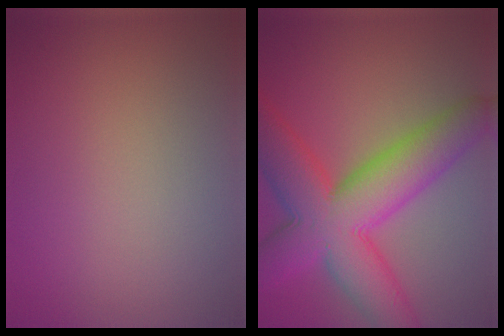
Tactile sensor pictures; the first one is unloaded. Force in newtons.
{"total": 12.0, "press": 12.0, "slide": 0.2}